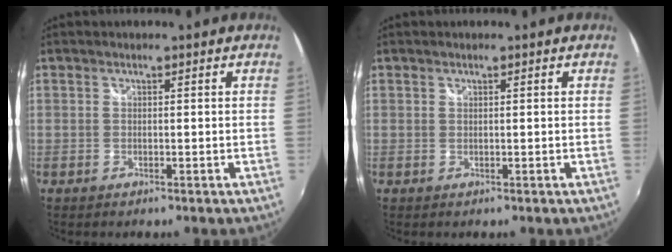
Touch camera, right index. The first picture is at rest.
{"total": 0.0}